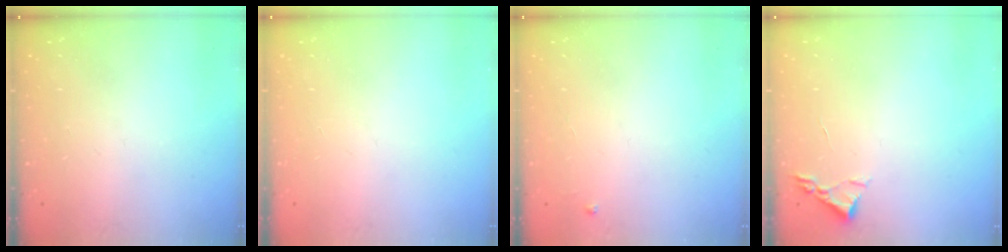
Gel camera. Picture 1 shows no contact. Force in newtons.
{"total": 0.0}
{"total": 3.1, "press": 3.1, "slide": 0.5}
{"total": 2.4, "press": 2.3, "slide": 0.3}